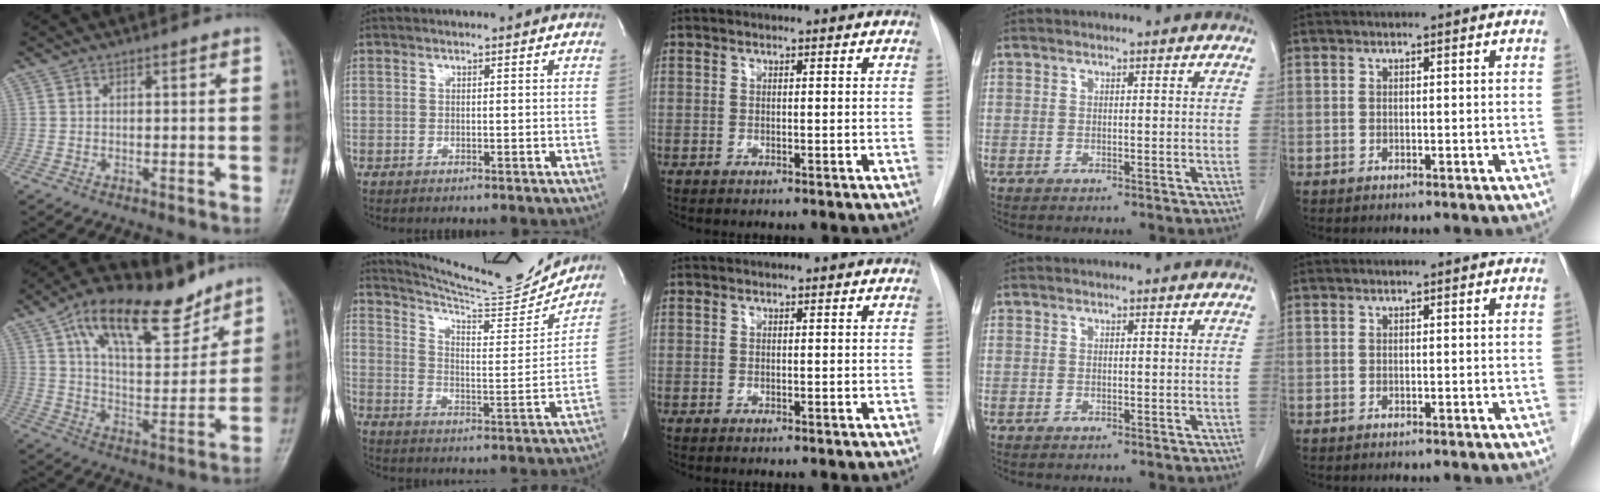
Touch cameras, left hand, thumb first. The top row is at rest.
{"thumb": {"total": 20.1, "force": [12.7, 8.6, 12.9], "torque": [-0.170, -0.049, 0.218]}, "index": {"total": 17.6, "force": [17.1, 0.5, 4.3], "torque": [-0.080, -0.057, 0.243]}}